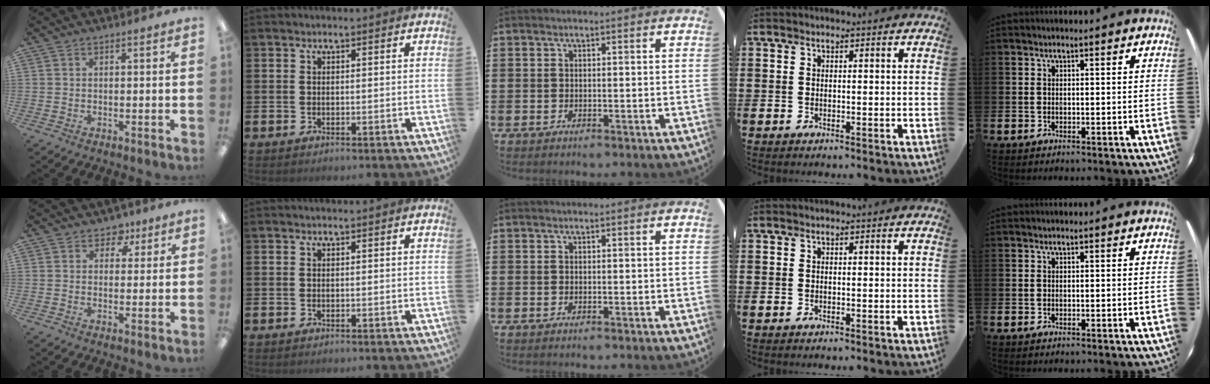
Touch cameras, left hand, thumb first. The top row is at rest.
{"thumb": {"total": 4.4, "force": [2.6, 3.2, 1.5], "torque": [-0.014, -0.007, 0.045]}}